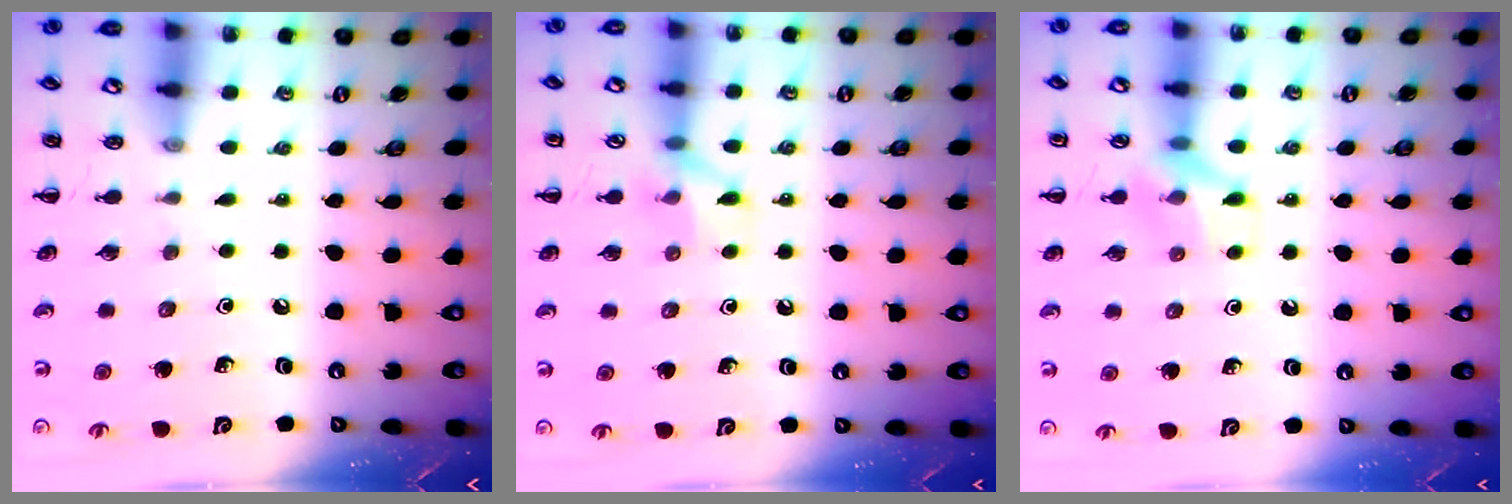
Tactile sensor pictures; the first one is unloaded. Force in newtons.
{"total": 7.1, "press": 7.0, "slide": 1.5}
{"total": 8.8, "press": 8.8, "slide": 0.7}